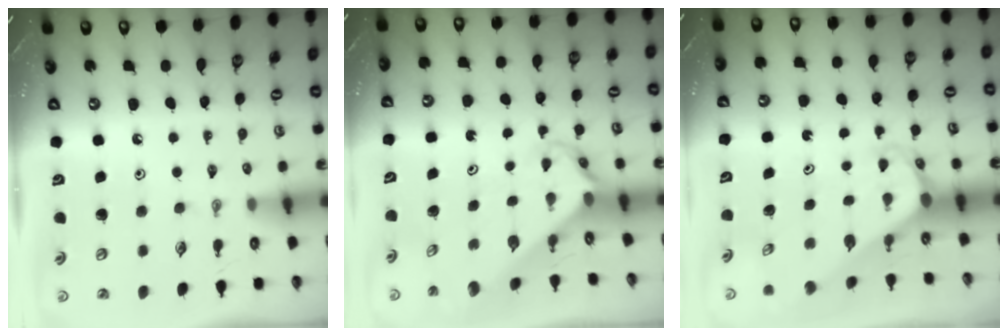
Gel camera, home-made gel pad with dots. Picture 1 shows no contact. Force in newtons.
{"total": 2.5, "press": 2.5, "slide": 0.2}
{"total": 3.3, "press": 3.3, "slide": 0.1}